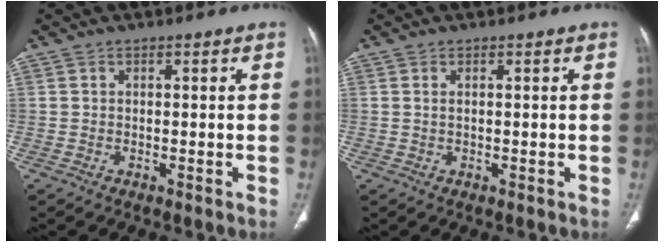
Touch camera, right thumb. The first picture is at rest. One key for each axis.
{"total": 0.6, "fx": 0.3, "fy": 0.2, "fz": 0.5, "tx": -0.017, "ty": 0.004, "tz": 0.007}